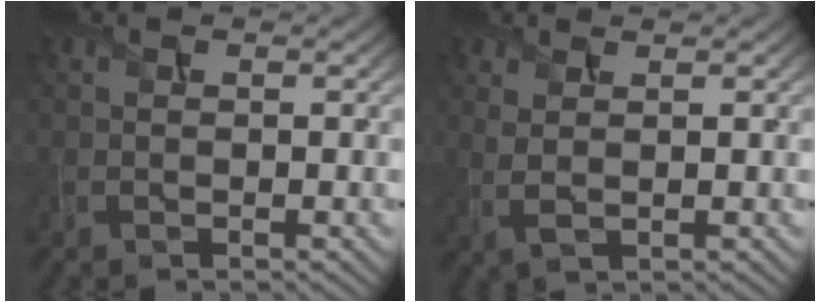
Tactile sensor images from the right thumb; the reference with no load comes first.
{"total": 1.9, "force": [1.0, 0.4, 1.5], "torque": [-0.038, 0.000, 0.021]}